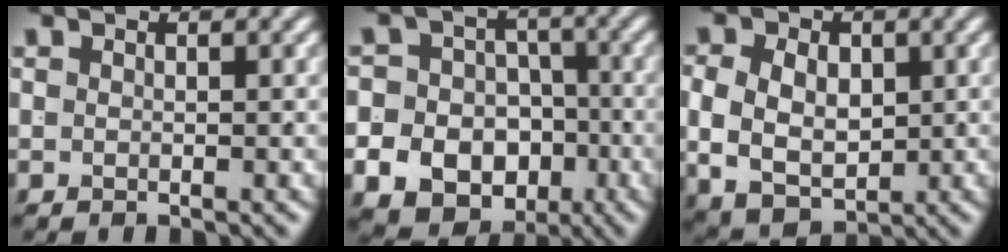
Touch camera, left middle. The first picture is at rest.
{"total": 15.9, "force": [-5.4, 14.1, 5.0], "torque": [-0.110, -0.064, -0.085]}
{"total": 8.9, "force": [-0.7, 7.3, 5.0], "torque": [-0.093, -0.016, -0.009]}